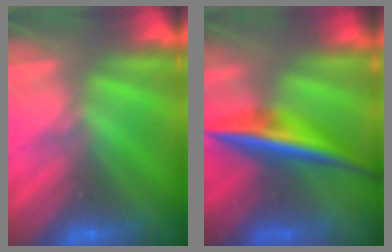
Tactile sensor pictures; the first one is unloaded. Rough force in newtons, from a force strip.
{"total": 7.1}